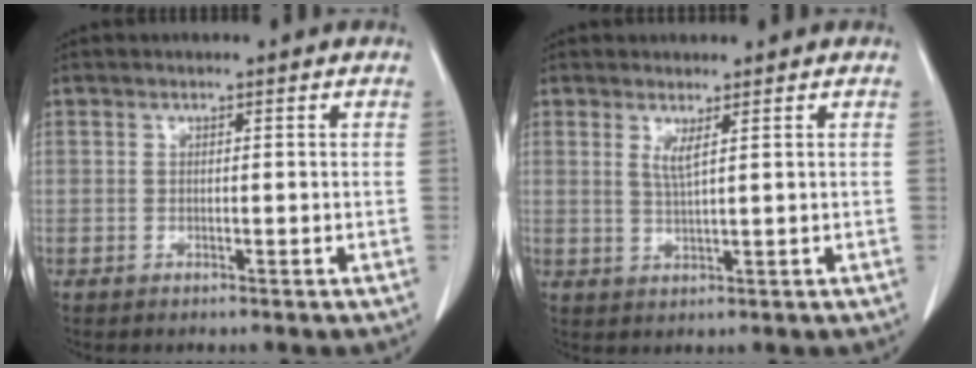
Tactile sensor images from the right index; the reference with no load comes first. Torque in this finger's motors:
{"motor_torque": [0.29, 0.30, 0.05, 0.04]}